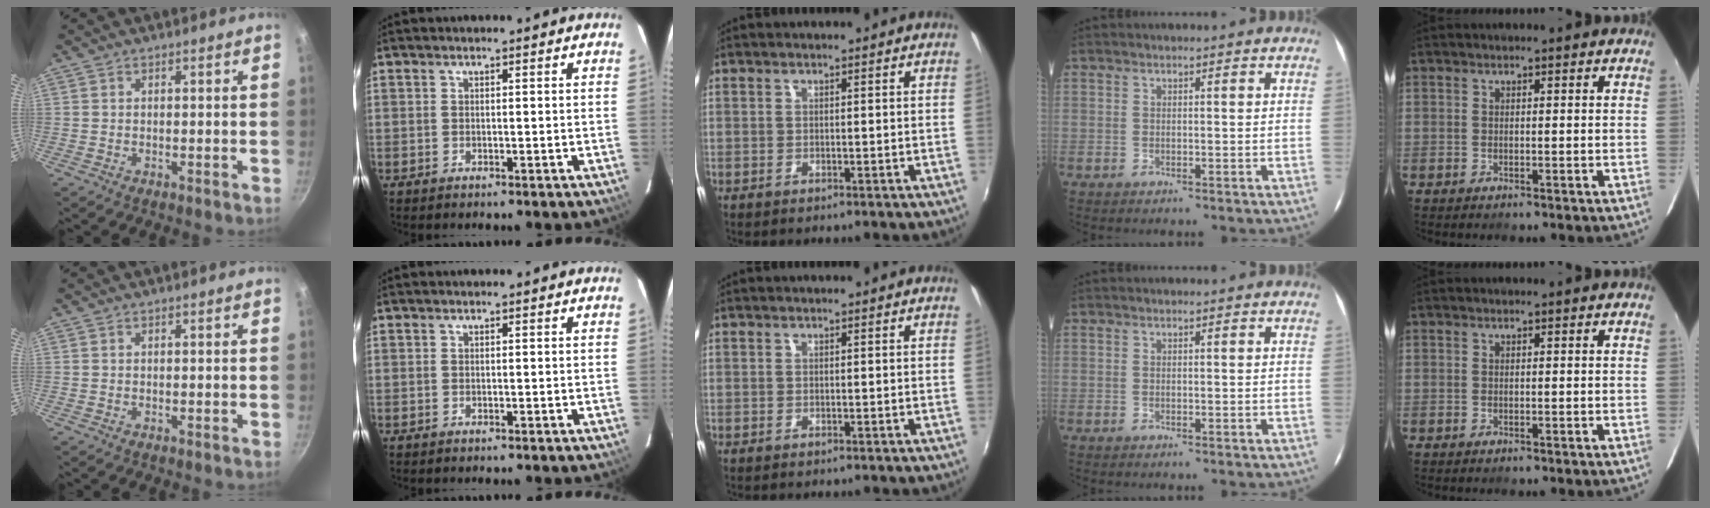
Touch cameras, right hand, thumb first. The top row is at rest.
{}